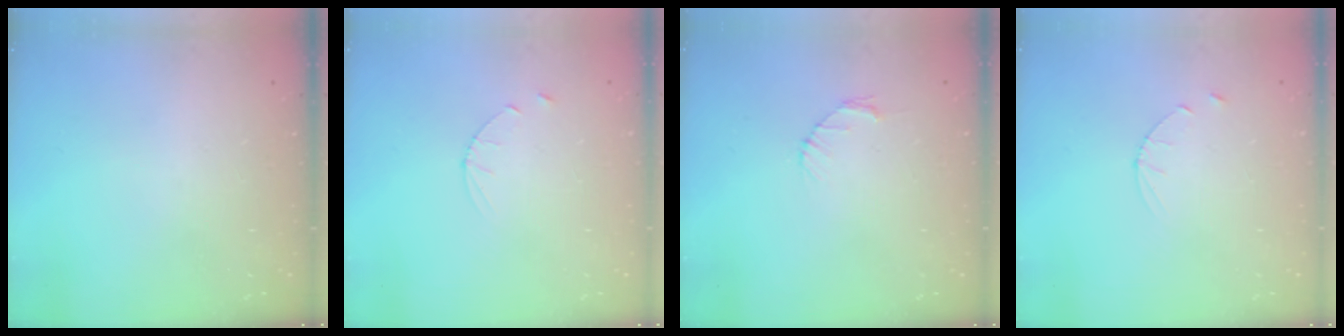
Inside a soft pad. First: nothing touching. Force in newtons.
{"total": 3.0, "press": 2.9, "slide": 0.4}
{"total": 2.7, "press": 2.7, "slide": 0.4}
{"total": 3.0, "press": 2.9, "slide": 0.4}